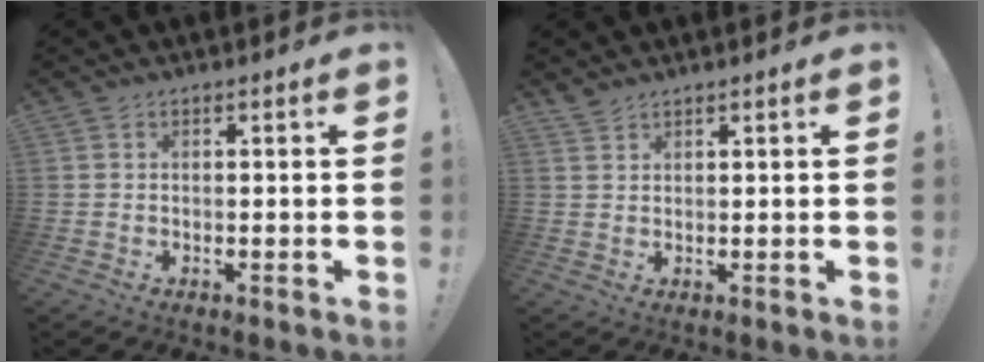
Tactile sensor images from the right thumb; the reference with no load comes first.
{"total": 2.0, "force": [1.8, 0.4, 0.7], "torque": [-0.015, -0.010, 0.034]}